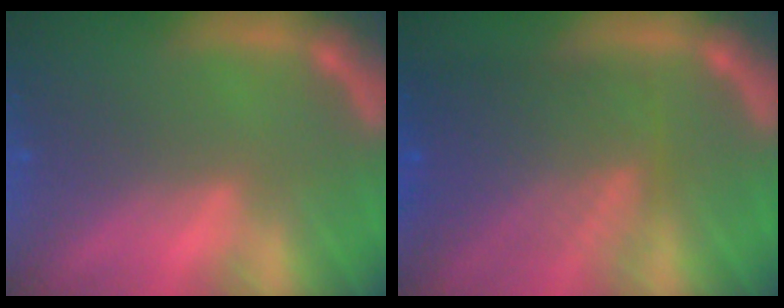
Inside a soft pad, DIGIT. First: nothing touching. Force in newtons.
{"total": 8.0}